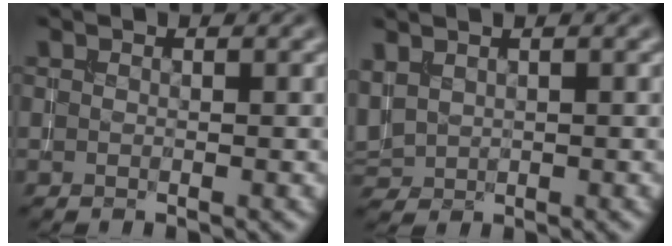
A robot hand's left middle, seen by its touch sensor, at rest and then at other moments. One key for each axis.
{"total": 2.1, "fx": 1.0, "fy": 1.5, "fz": 1.1, "tx": -0.032, "ty": 0.007, "tz": 0.029}